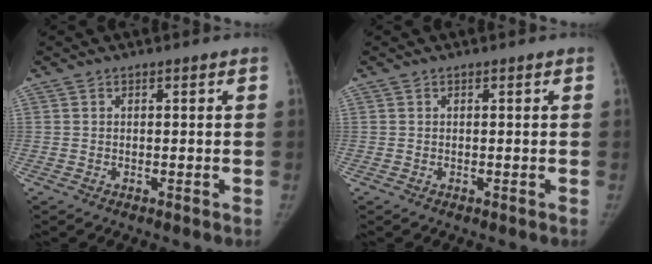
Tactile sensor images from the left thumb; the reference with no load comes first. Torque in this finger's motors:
{"motor_torque": [0.06, 0.02, 0.21, 0.09, 0.02]}